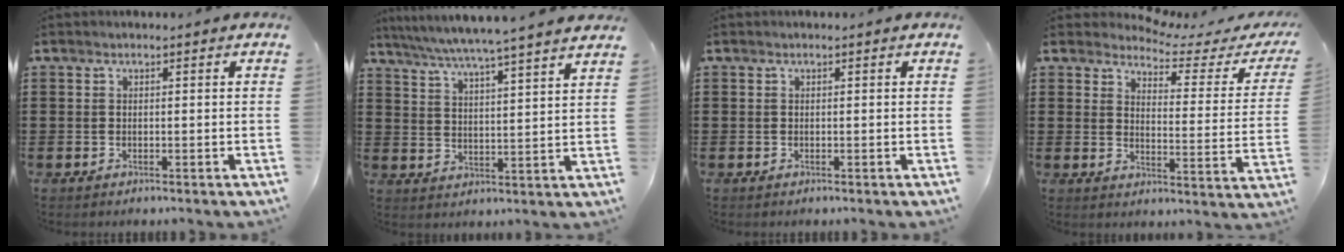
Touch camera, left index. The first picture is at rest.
{"total": 5.5, "force": [4.9, -1.1, 2.2], "torque": [-0.062, -0.038, 0.081]}
{"total": 0.0}
{"total": 3.8, "force": [3.5, 0.6, 1.3], "torque": [-0.040, -0.025, 0.053]}